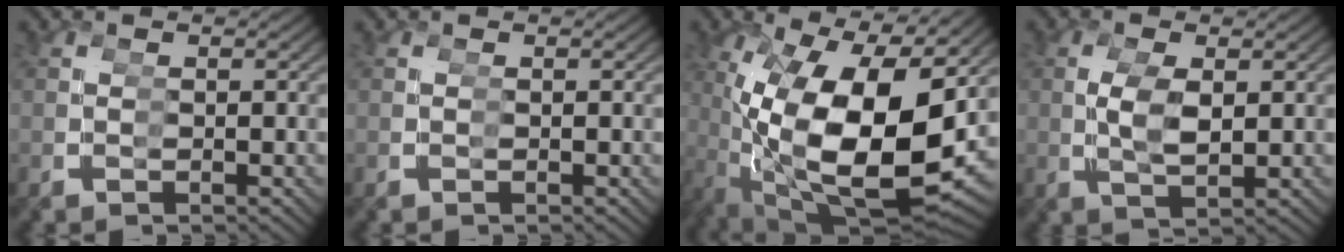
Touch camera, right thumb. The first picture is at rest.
{"total": 0.0}
{"total": 18.0, "force": [-0.5, 10.9, 14.4], "torque": [-0.286, -0.022, 0.021]}
{"total": 1.7, "force": [0.7, 0.4, 1.4], "torque": [-0.033, 0.011, 0.011]}